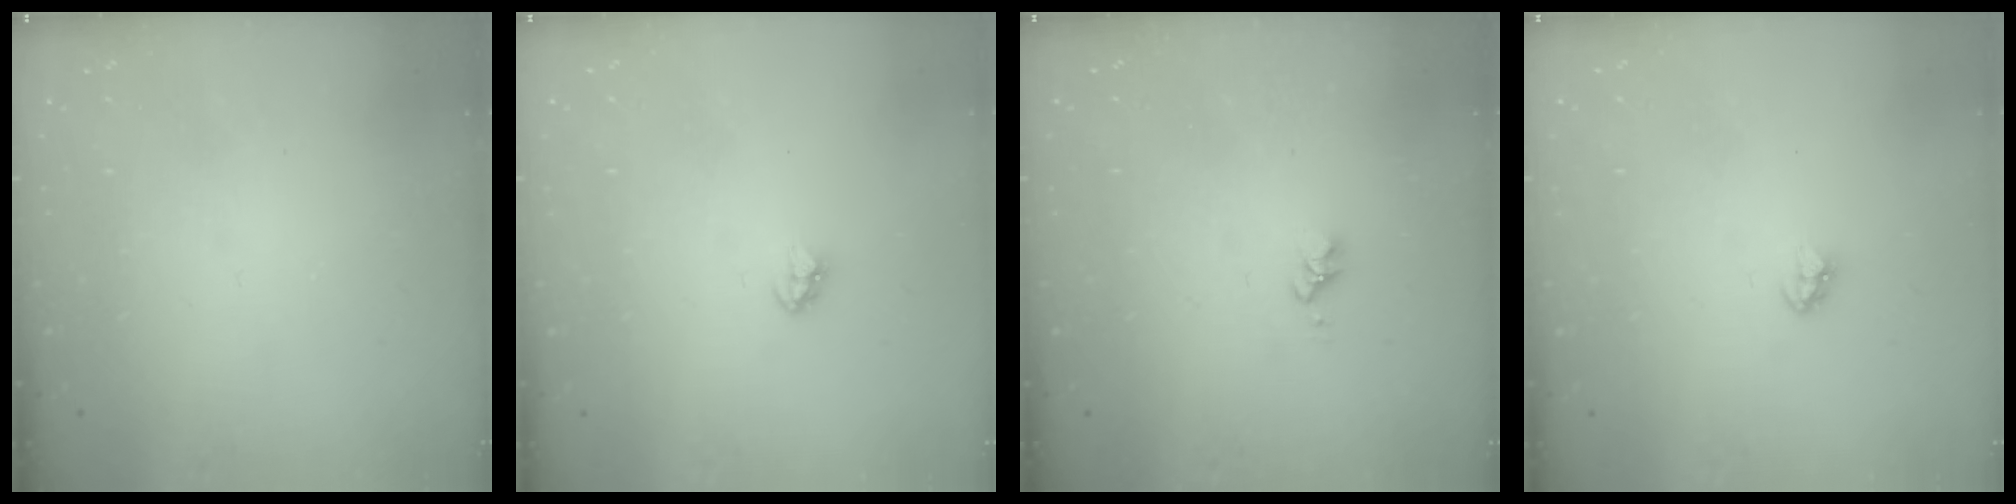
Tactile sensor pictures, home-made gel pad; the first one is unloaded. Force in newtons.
{"total": 2.9, "press": 2.9, "slide": 0.2}
{"total": 2.8, "press": 2.8, "slide": 0.3}
{"total": 2.9, "press": 2.9, "slide": 0.2}